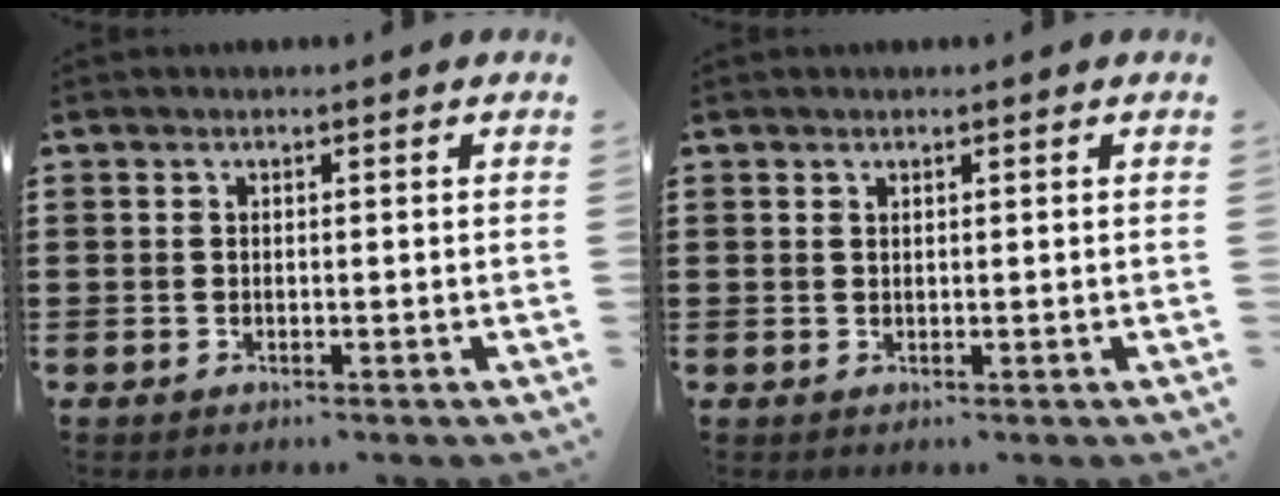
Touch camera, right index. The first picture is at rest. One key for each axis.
{"total": 0.5, "fx": 0.4, "fy": 0.3, "fz": 0.2, "tx": -0.006, "ty": 0.000, "tz": 0.008}